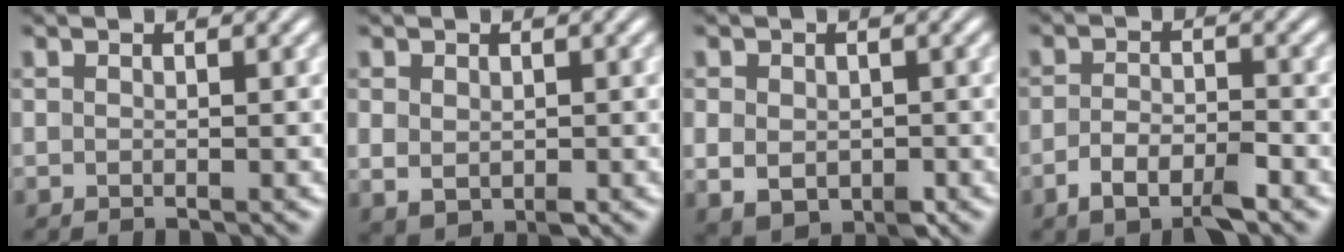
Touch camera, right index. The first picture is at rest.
{"total": 2.6, "force": [-0.1, 1.9, 1.7], "torque": [-0.039, -0.018, 0.013]}
{"total": 5.0, "force": [-1.4, 3.8, 2.9], "torque": [-0.067, -0.032, -0.004]}
{"total": 3.2, "force": [-2.3, 1.0, 2.0], "torque": [-0.031, -0.005, -0.041]}